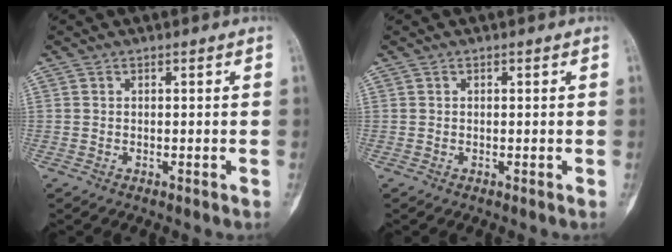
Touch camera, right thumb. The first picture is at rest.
{"total": 0.0}